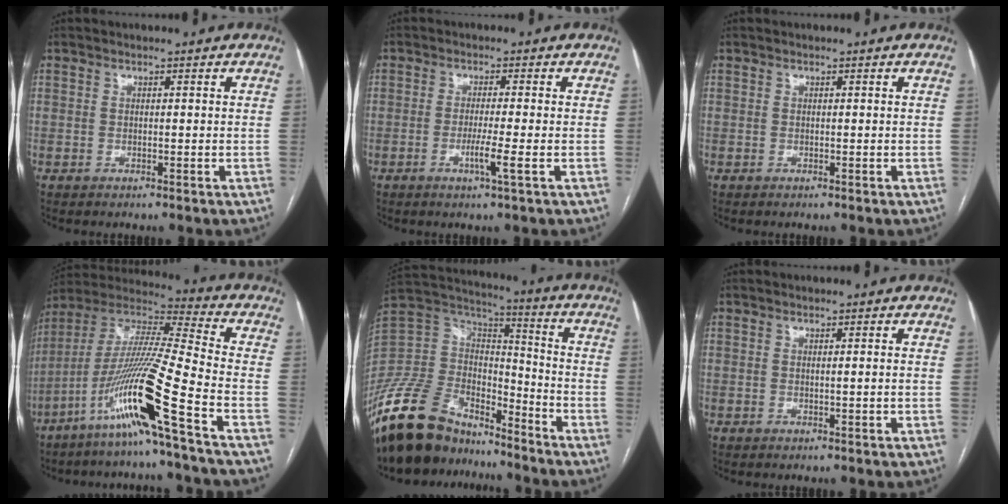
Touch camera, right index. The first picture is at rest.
{"total": 3.6, "force": [-1.2, -0.6, 3.4], "torque": [-0.066, -0.008, -0.024]}
{"total": 0.0}
{"total": 18.1, "force": [-9.1, -1.8, 15.5], "torque": [-0.325, -0.017, -0.175]}
{"total": 19.6, "force": [-15.7, 8.6, 8.0], "torque": [-0.175, 0.032, -0.288]}
{"total": 0.7, "force": [-0.1, -0.2, 0.7], "torque": [-0.010, -0.001, 0.001]}